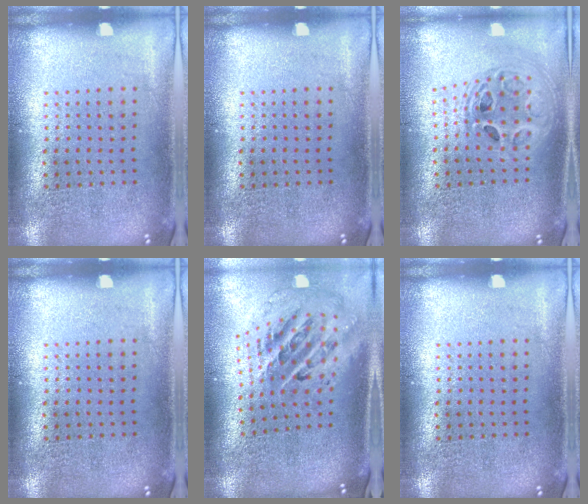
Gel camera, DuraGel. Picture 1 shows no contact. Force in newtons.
{"total": 0.0}
{"total": 1.9, "press": 1.5, "slide": 1.1}
{"total": 0.0}
{"total": 2.7, "press": 1.8, "slide": 2.0}
{"total": 0.0}